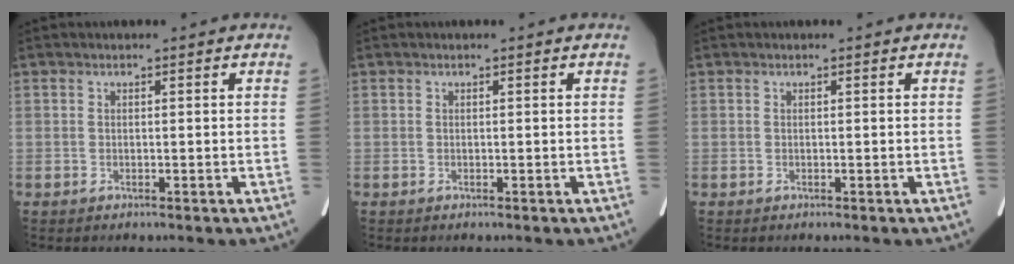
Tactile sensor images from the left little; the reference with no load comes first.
{"total": 0.0}
{"total": 0.0}